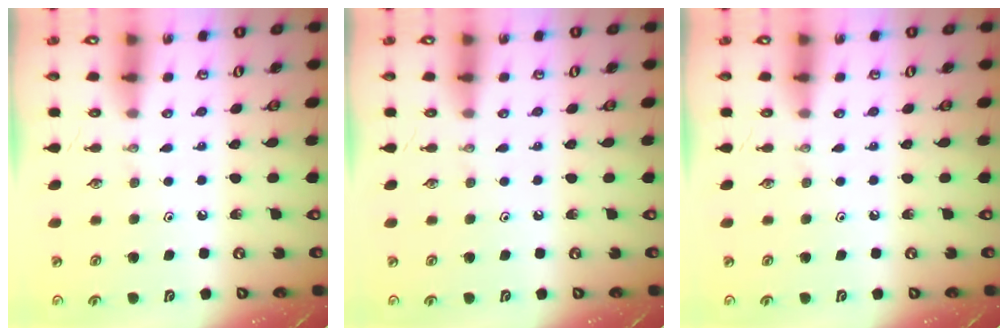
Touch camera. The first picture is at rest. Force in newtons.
{"total": 0.0}
{"total": 0.0}